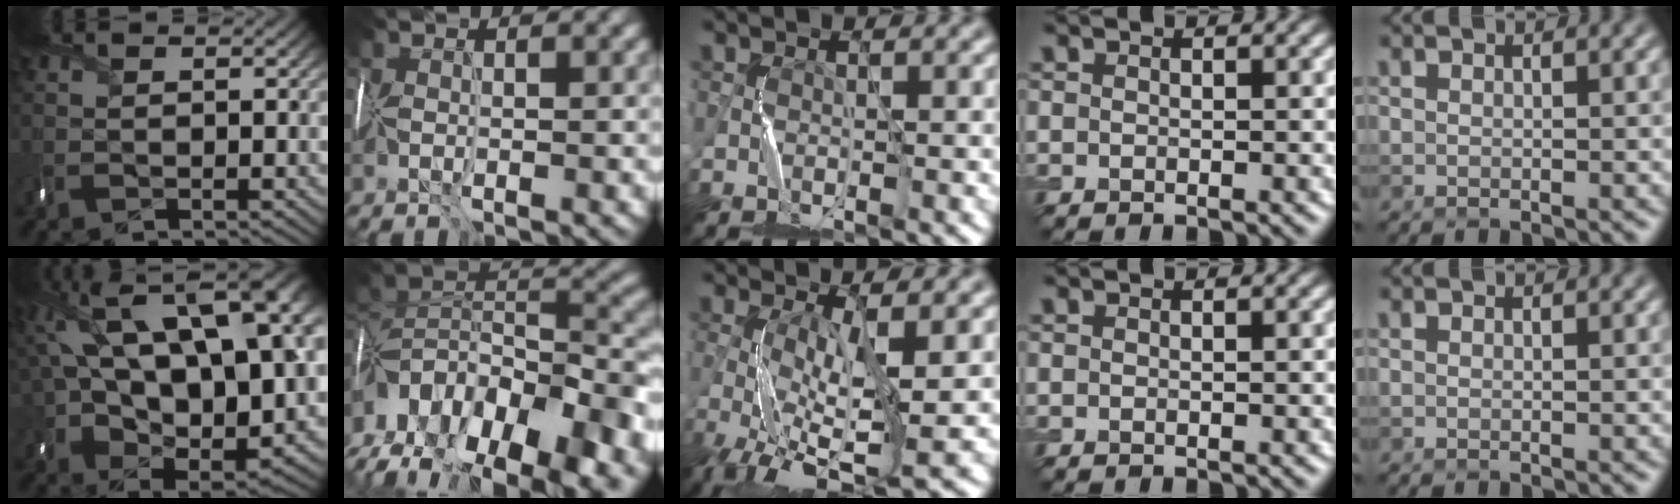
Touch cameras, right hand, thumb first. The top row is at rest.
{"thumb": {"total": 22.1, "force": [5.8, 12.8, 17.1], "torque": [-0.315, 0.010, 0.139]}, "index": {"total": 15.1, "force": [-6.5, 8.2, 10.9], "torque": [-0.196, 0.012, -0.094]}, "middle": {"total": 6.5, "force": [-2.1, 1.4, 5.9], "torque": [-0.120, -0.009, -0.042]}}